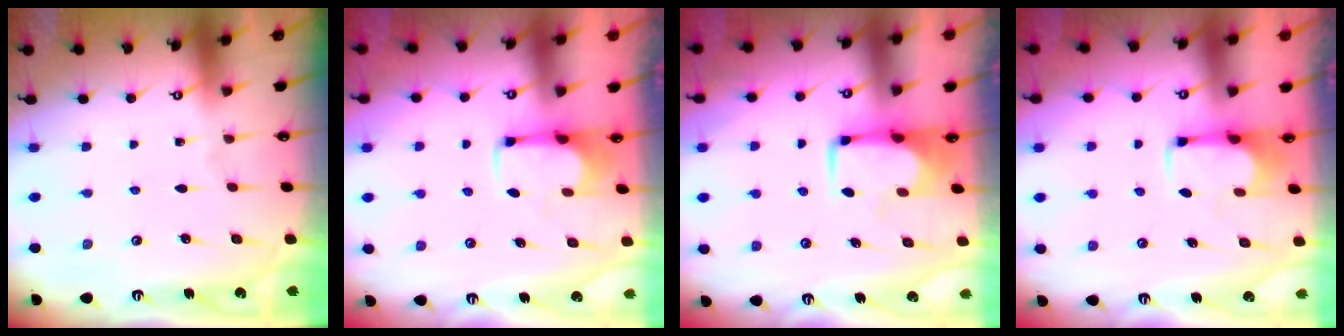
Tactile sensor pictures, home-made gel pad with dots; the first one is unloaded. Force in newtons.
{"total": 2.5, "press": 2.3, "slide": 0.9}
{"total": 0.5, "press": 0.5, "slide": 0.2}
{"total": 2.5, "press": 2.3, "slide": 0.9}